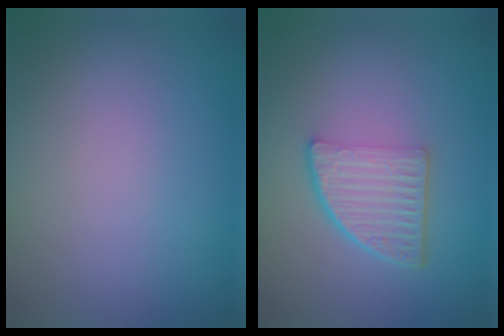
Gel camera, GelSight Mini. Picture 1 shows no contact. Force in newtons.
{"total": 4.9, "press": 3.4, "slide": 3.6}